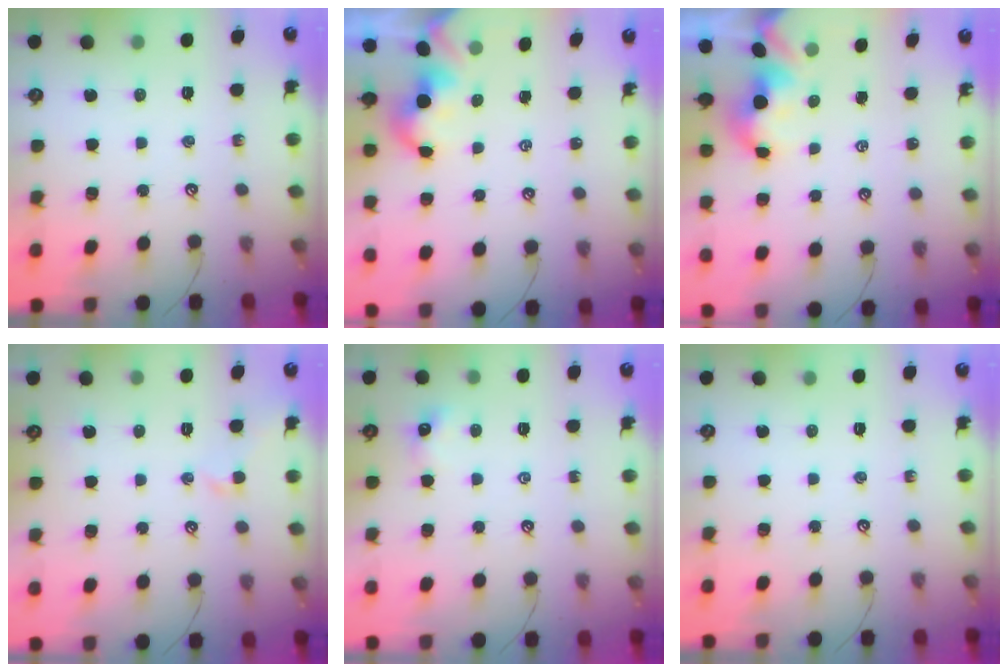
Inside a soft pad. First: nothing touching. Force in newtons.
{"total": 1.9, "press": 1.9, "slide": 0.2}
{"total": 2.1, "press": 2.1, "slide": 0.2}
{"total": 0.9, "press": 0.7, "slide": 0.6}
{"total": 1.7, "press": 1.7, "slide": 0.4}
{"total": 0.0}